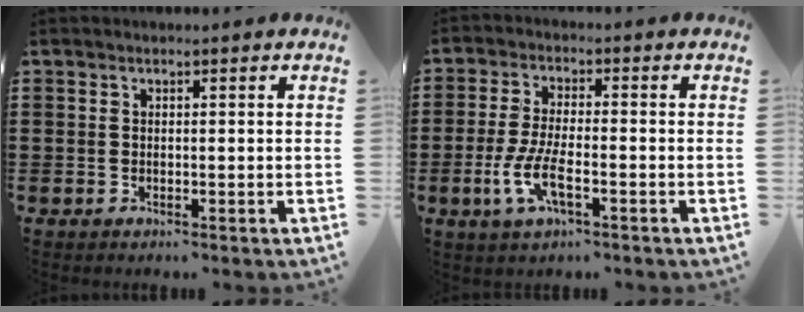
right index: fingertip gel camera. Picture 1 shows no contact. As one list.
[{"total": 6.1, "force": [-2.4, 1.8, 5.3], "torque": [-0.122, -0.012, -0.050]}]